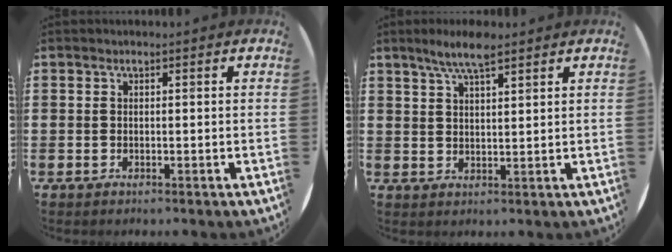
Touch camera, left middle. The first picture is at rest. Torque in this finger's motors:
{"motor_torque": [0.67, -0.57, 0.12, 0.12]}